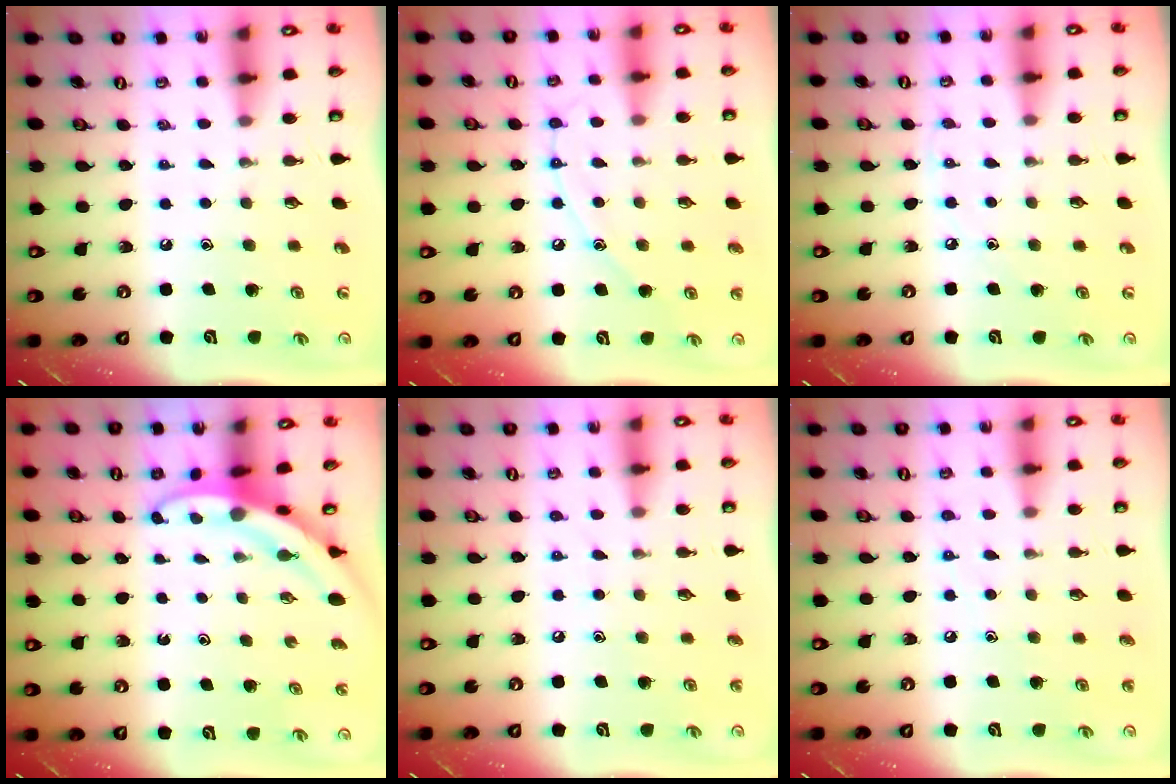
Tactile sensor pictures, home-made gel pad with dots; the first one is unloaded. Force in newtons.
{"total": 8.8, "press": 8.8, "slide": 0.7}
{"total": 3.2, "press": 3.2, "slide": 0.4}
{"total": 3.1, "press": 3.1, "slide": 0.3}
{"total": 4.6, "press": 4.6, "slide": 0.5}
{"total": 5.2, "press": 5.2, "slide": 0.6}